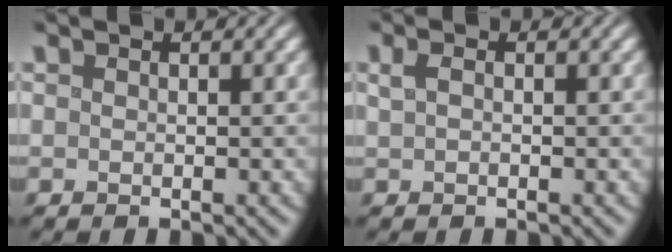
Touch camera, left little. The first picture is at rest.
{"total": 1.0, "force": [0.3, 0.5, 0.8], "torque": [-0.023, 0.005, 0.004]}